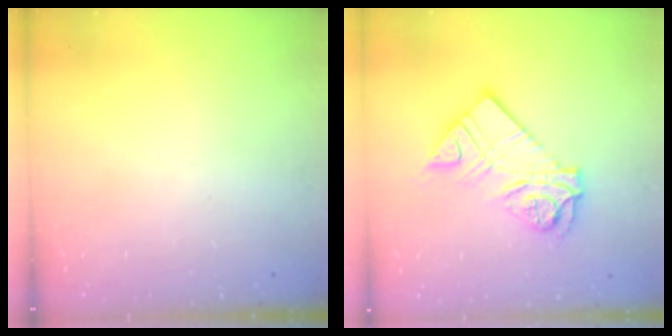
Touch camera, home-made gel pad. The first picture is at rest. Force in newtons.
{"total": 13.1, "press": 13.0, "slide": 1.3}